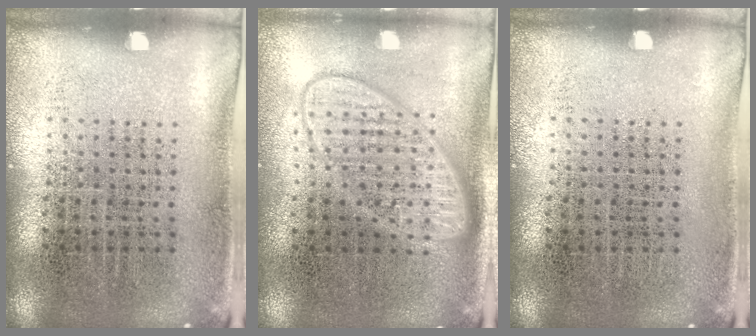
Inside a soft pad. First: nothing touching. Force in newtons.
{"total": 3.0, "press": 2.9, "slide": 0.5}
{"total": 0.0}